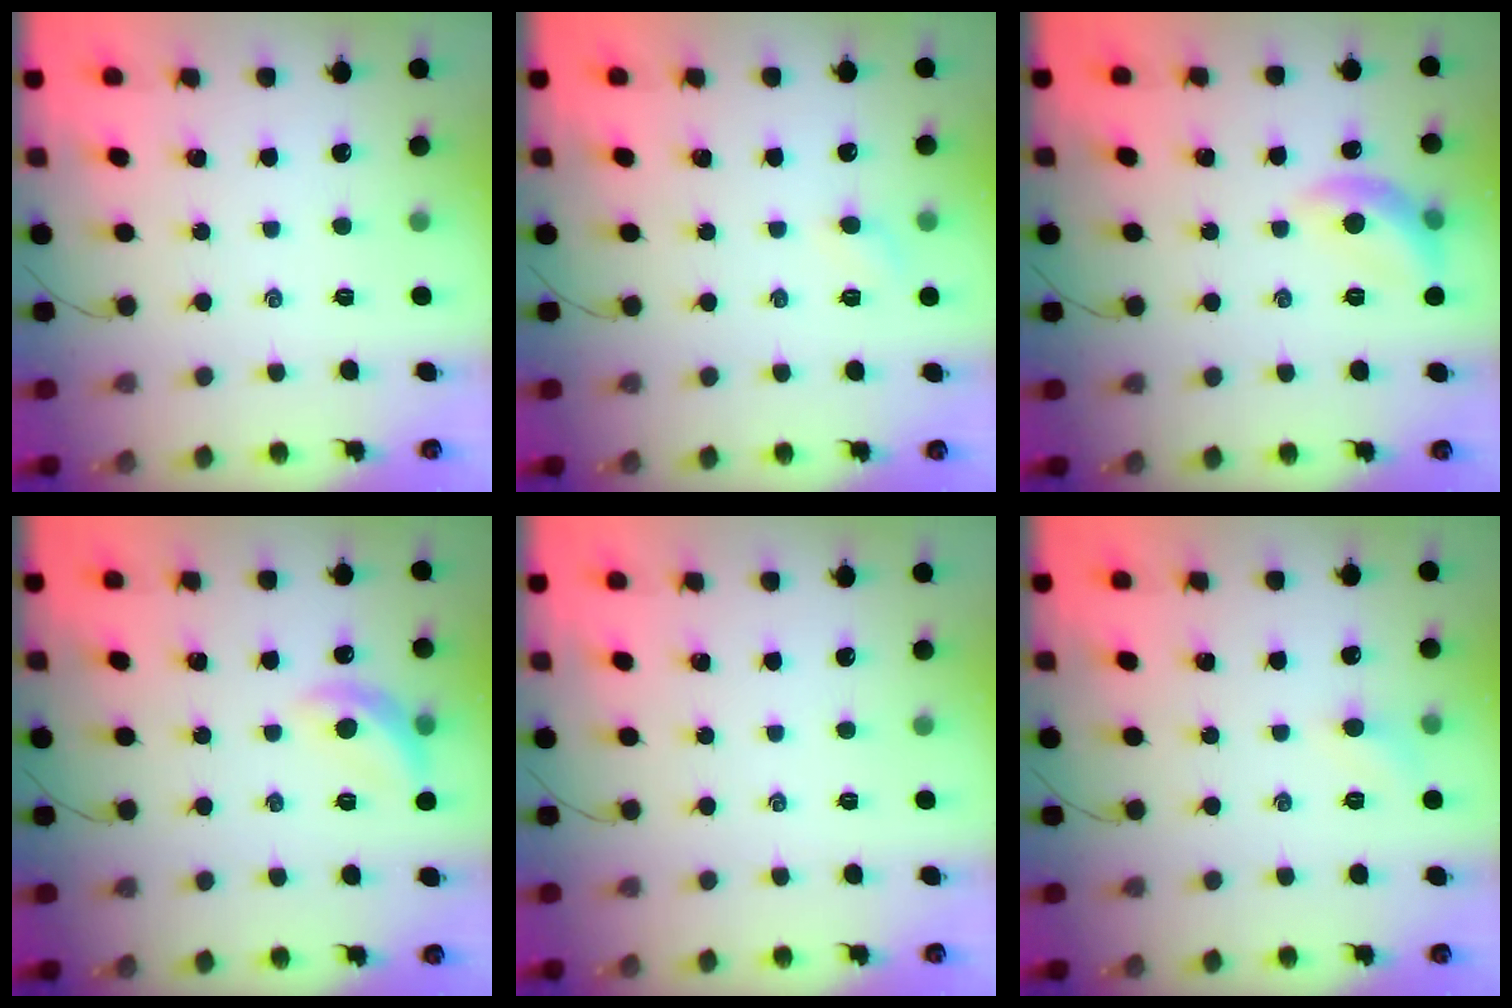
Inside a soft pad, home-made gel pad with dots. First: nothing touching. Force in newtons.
{"total": 4.8, "press": 4.6, "slide": 1.3}
{"total": 10.1, "press": 10.1, "slide": 0.2}
{"total": 9.9, "press": 9.8, "slide": 1.1}
{"total": 0.0}
{"total": 4.4, "press": 4.1, "slide": 1.4}